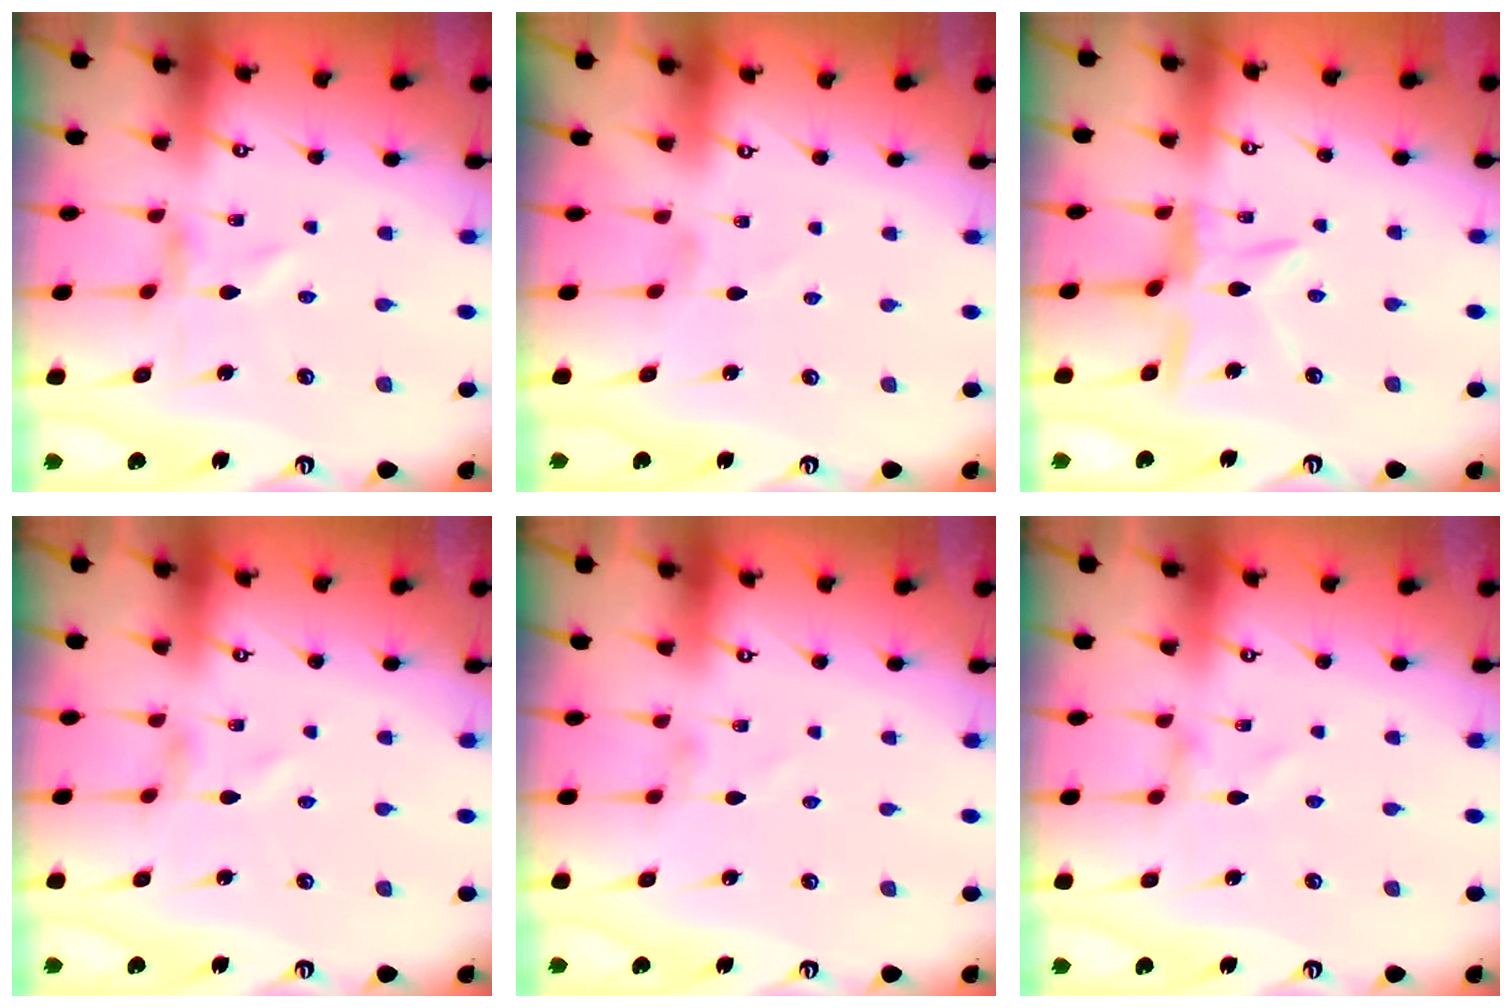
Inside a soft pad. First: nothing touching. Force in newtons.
{"total": 1.0, "press": 1.0, "slide": 0.1}
{"total": 10.2, "press": 10.2, "slide": 0.7}
{"total": 1.2, "press": 1.2, "slide": 0.1}
{"total": 1.4, "press": 1.4, "slide": 0.0}
{"total": 0.5, "press": 0.5, "slide": 0.1}